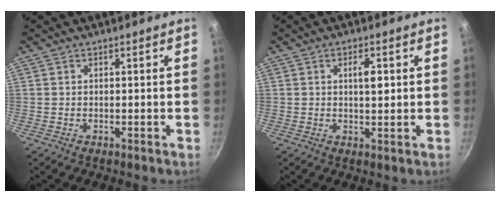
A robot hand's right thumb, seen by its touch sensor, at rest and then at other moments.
{"total": 3.9, "force": [0.8, 1.6, 3.4], "torque": [-0.046, -0.006, 0.010]}